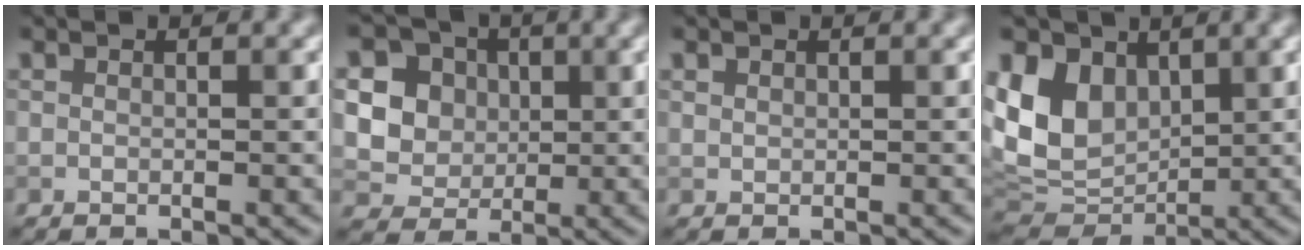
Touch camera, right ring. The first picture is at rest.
{"total": 7.5, "force": [1.9, 6.5, 3.1], "torque": [-0.068, 0.015, 0.028]}
{"total": 0.6, "force": [0.5, 0.4, 0.2], "torque": [-0.003, -0.001, 0.013]}
{"total": 9.2, "force": [2.7, 6.6, 5.9], "torque": [-0.134, 0.000, 0.051]}